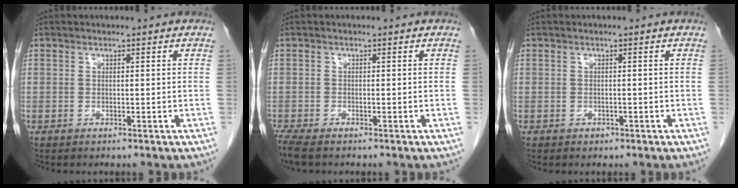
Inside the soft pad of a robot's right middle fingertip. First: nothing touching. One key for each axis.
{"total": 3.6, "fx": -2.9, "fy": 0.7, "fz": 2.0, "tx": -0.045, "ty": -0.013, "tz": -0.051}
{"total": 0.6, "fx": -0.3, "fy": 0.4, "fz": 0.1, "tx": -0.005, "ty": 0.001, "tz": -0.005}